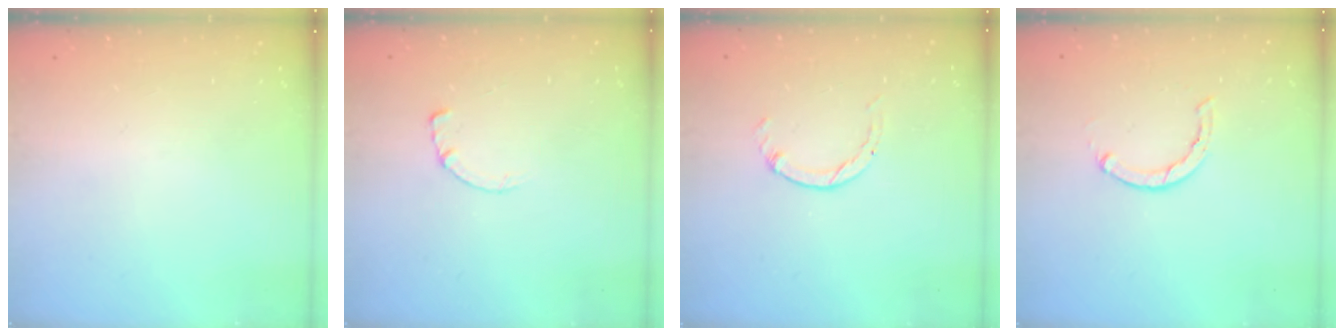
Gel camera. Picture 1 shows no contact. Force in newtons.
{"total": 0.7, "press": 0.6, "slide": 0.2}
{"total": 0.0}
{"total": 1.5, "press": 1.5, "slide": 0.2}